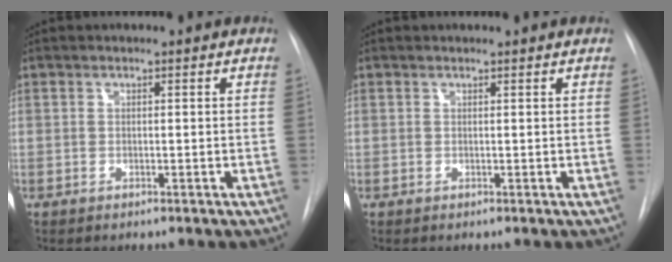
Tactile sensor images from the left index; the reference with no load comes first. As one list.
[{"total": 0.8, "force": [0.8, -0.1, 0.1], "torque": [-0.009, 0.003, 0.010]}]